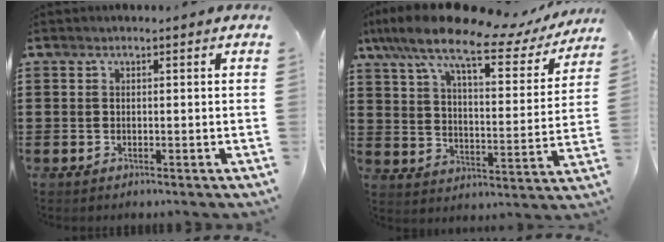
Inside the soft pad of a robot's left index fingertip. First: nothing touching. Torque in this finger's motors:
{"motor_torque": [2.14, 0.00, 0.54, 0.21]}